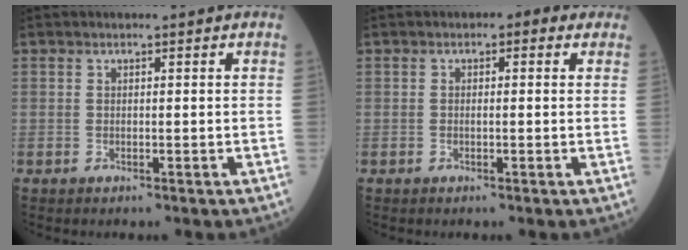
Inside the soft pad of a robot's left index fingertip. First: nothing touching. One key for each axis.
{"total": 2.0, "fx": 0.7, "fy": 1.1, "fz": 1.5, "tx": -0.023, "ty": 0.017, "tz": 0.008}